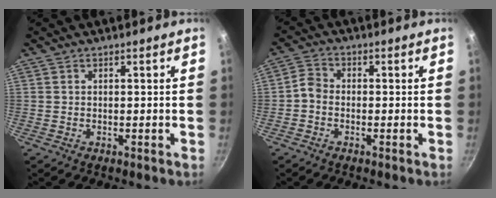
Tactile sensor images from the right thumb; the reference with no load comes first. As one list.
[{"total": 2.7, "force": [-1.3, 2.0, 1.4], "torque": [-0.035, 0.016, -0.035]}]